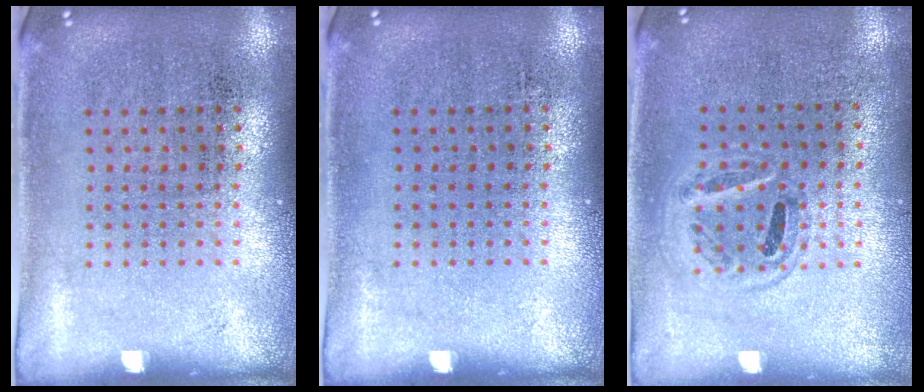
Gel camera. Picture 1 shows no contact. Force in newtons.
{"total": 0.0}
{"total": 0.9, "press": 0.9, "slide": 0.1}